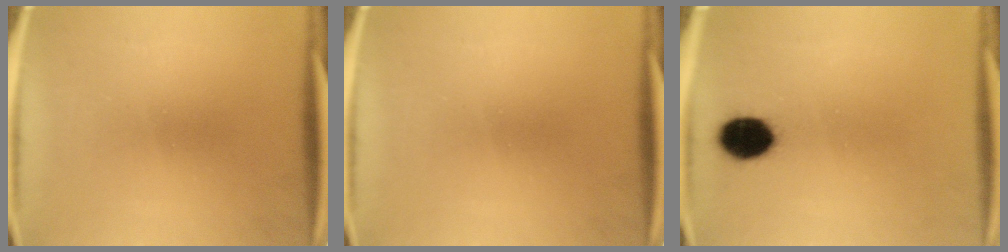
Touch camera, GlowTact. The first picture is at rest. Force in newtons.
{"total": 0.0}
{"total": 7.9}